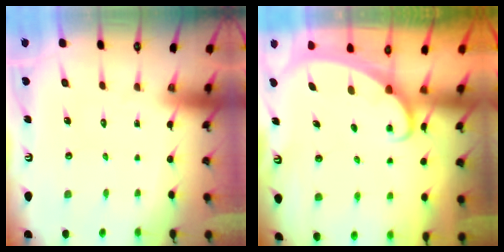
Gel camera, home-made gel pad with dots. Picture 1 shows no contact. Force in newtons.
{"total": 1.9, "press": 1.9, "slide": 0.1}